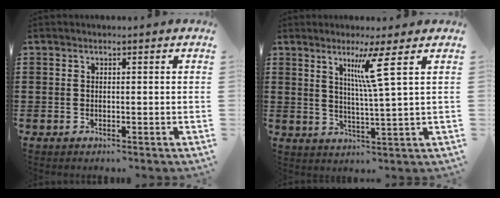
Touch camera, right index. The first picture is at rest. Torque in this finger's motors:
{"motor_torque": [0.11, 0.00, 0.19, 0.10]}